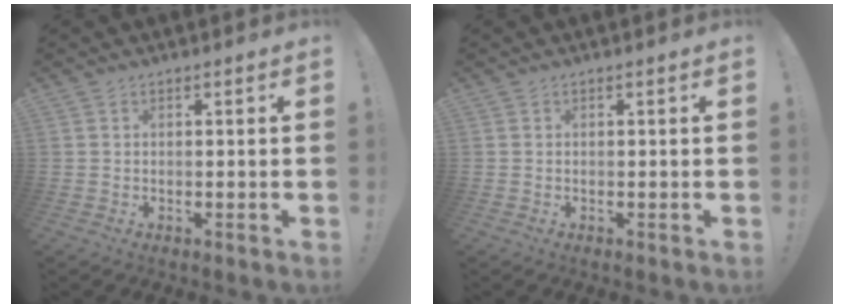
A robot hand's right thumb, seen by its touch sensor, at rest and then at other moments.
{"total": 0.0}